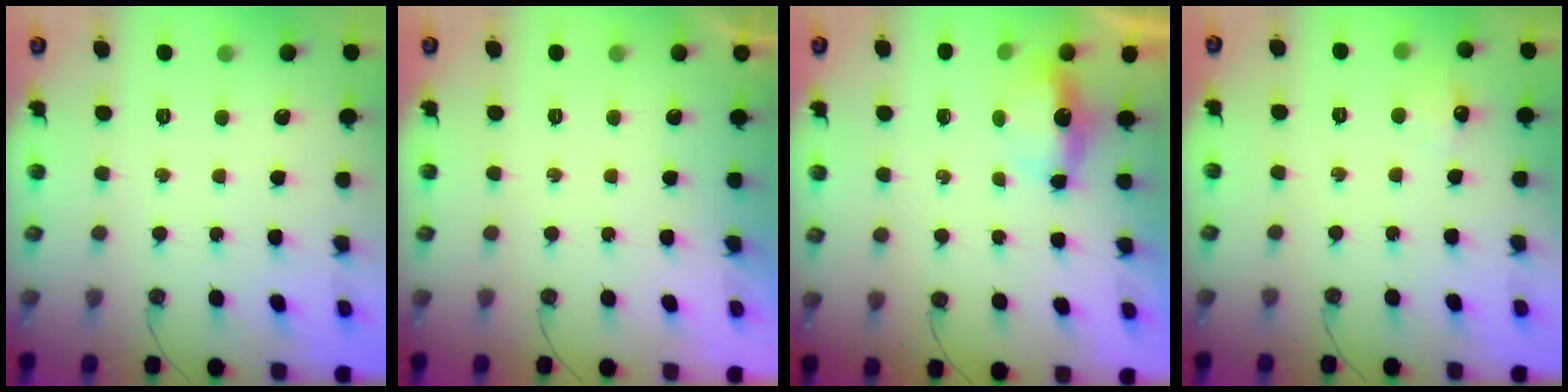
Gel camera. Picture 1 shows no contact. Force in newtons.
{"total": 0.0}
{"total": 4.6, "press": 4.6, "slide": 0.5}
{"total": 6.4, "press": 6.3, "slide": 0.8}